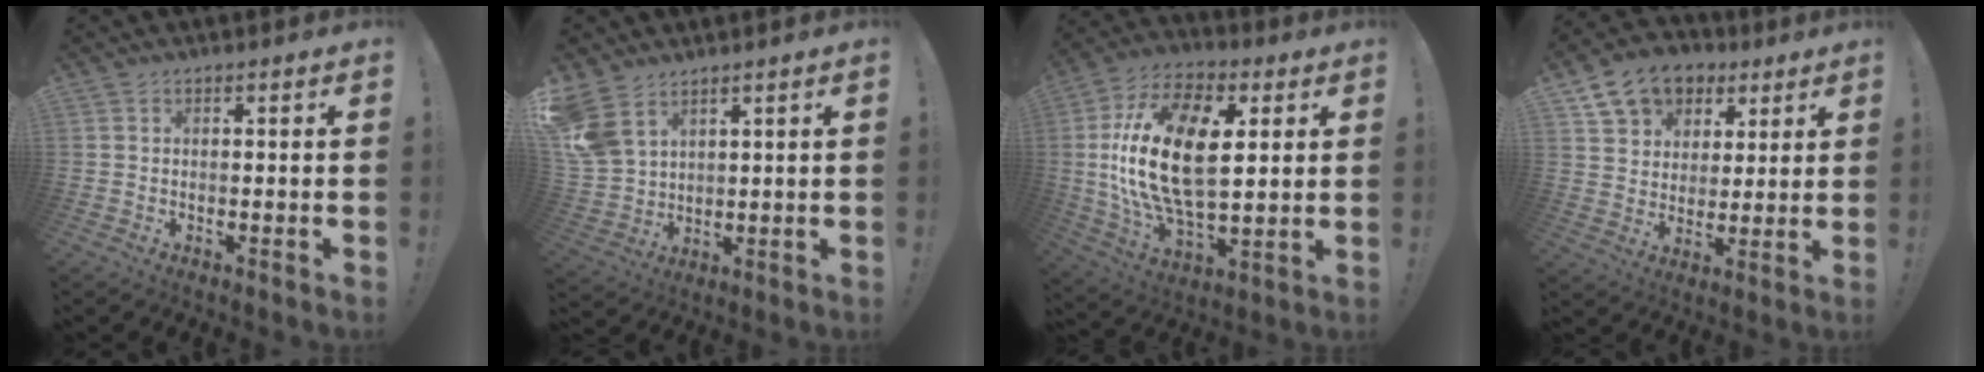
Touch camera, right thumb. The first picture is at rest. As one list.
[{"total": 9.8, "force": [6.2, 6.1, 4.6], "torque": [-0.109, -0.031, 0.128]}, {"total": 24.3, "force": [2.8, 13.1, 20.2], "torque": [-0.401, -0.004, 0.047]}, {"total": 13.4, "force": [7.7, 9.7, 5.1], "torque": [-0.081, -0.039, 0.149]}]